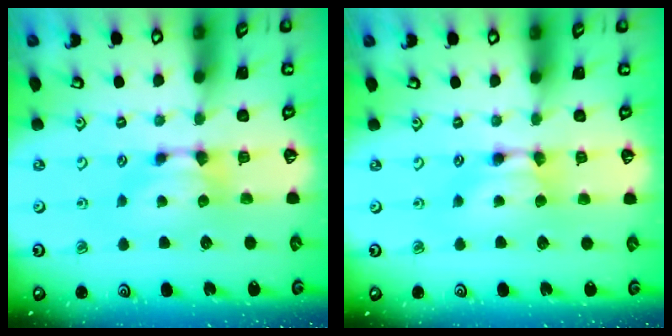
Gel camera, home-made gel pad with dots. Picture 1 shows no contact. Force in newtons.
{"total": 1.5, "press": 1.5, "slide": 0.2}